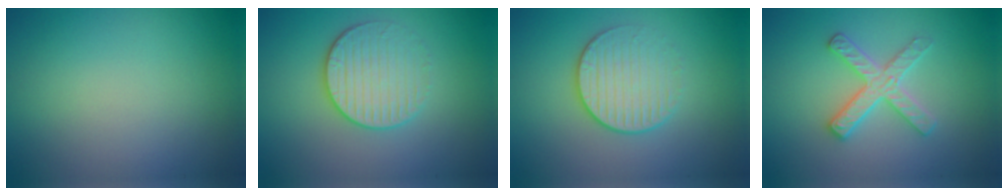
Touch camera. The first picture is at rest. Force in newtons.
{"total": 3.4, "press": 3.2, "slide": 1.2}
{"total": 3.2, "press": 2.9, "slide": 1.4}
{"total": 2.9, "press": 2.9, "slide": 0.5}